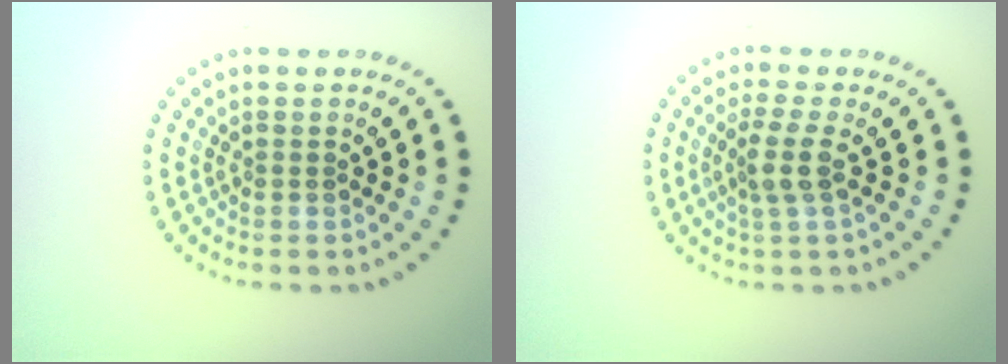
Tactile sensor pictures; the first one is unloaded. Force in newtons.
{"total": 2.4, "press": 2.0, "slide": 1.4}